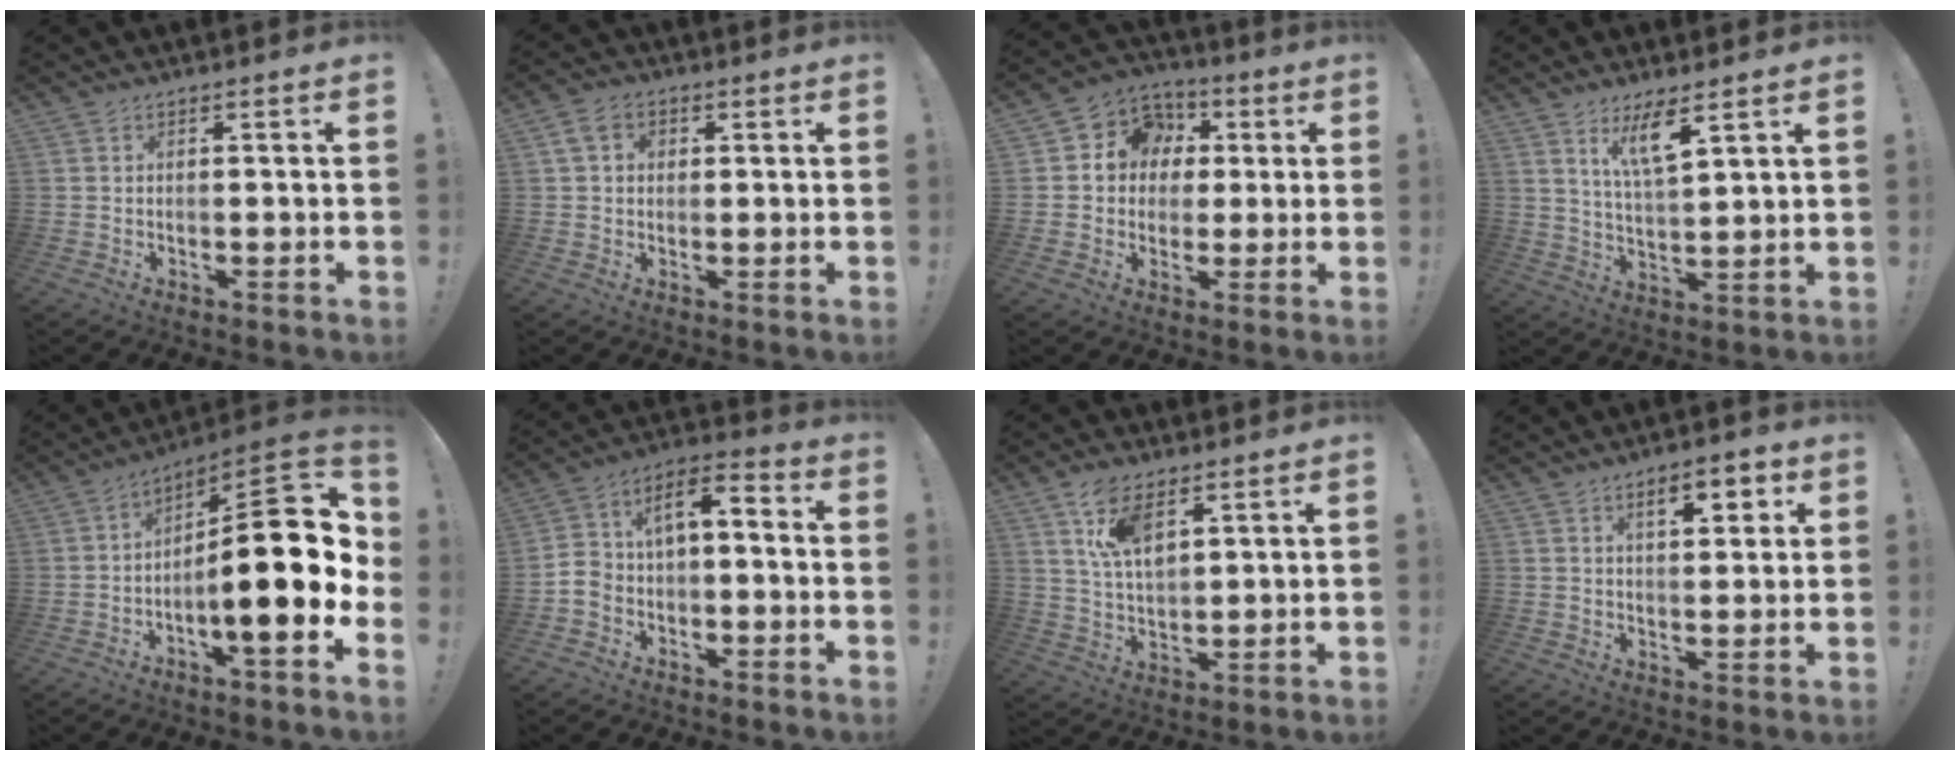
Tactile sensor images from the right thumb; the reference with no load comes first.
{"total": 6.4, "force": [2.2, 4.8, 3.6], "torque": [-0.064, 0.006, 0.045]}
{"total": 9.6, "force": [1.2, 9.0, 3.3], "torque": [-0.045, 0.001, 0.030]}
{"total": 9.7, "force": [6.3, 2.0, 7.1], "torque": [-0.122, -0.029, 0.107]}
{"total": 20.8, "force": [-1.7, 6.1, 19.8], "torque": [-0.296, 0.014, -0.022]}
{"total": 7.0, "force": [-3.0, 4.6, 4.3], "torque": [-0.079, 0.021, -0.054]}
{"total": 10.8, "force": [6.4, 5.5, 6.8], "torque": [-0.119, -0.021, 0.119]}
{"total": 7.4, "force": [3.5, 3.0, 5.8], "torque": [-0.073, -0.009, 0.053]}